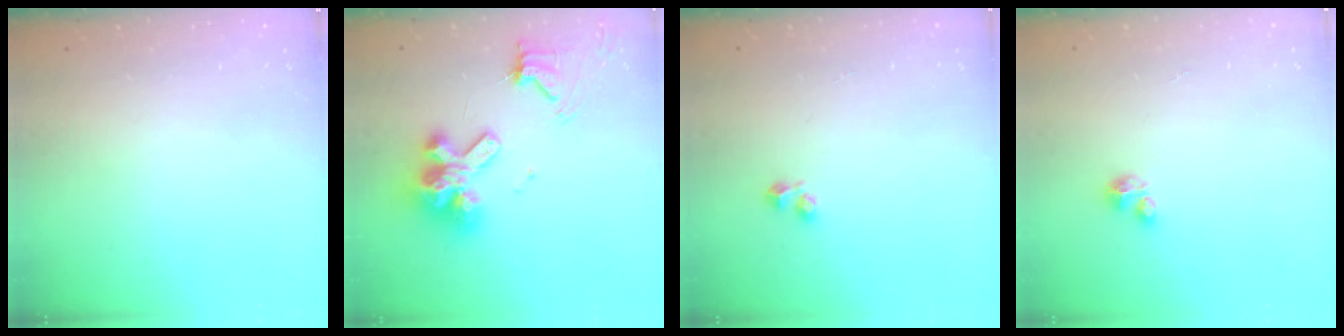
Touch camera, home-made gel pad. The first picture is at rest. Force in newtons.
{"total": 15.7, "press": 15.6, "slide": 1.7}
{"total": 1.7, "press": 1.6, "slide": 0.6}
{"total": 2.1, "press": 2.1, "slide": 0.2}